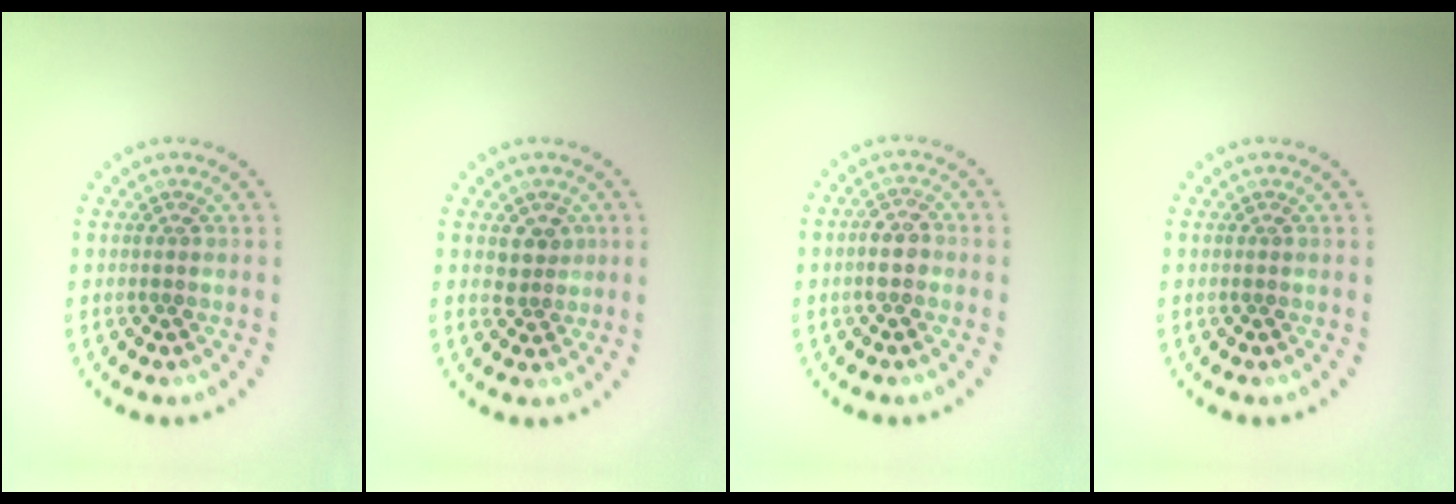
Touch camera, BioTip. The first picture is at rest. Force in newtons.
{"total": 2.0, "press": 1.6, "slide": 1.1}
{"total": 2.0, "press": 2.0, "slide": 0.6}
{"total": 0.0}